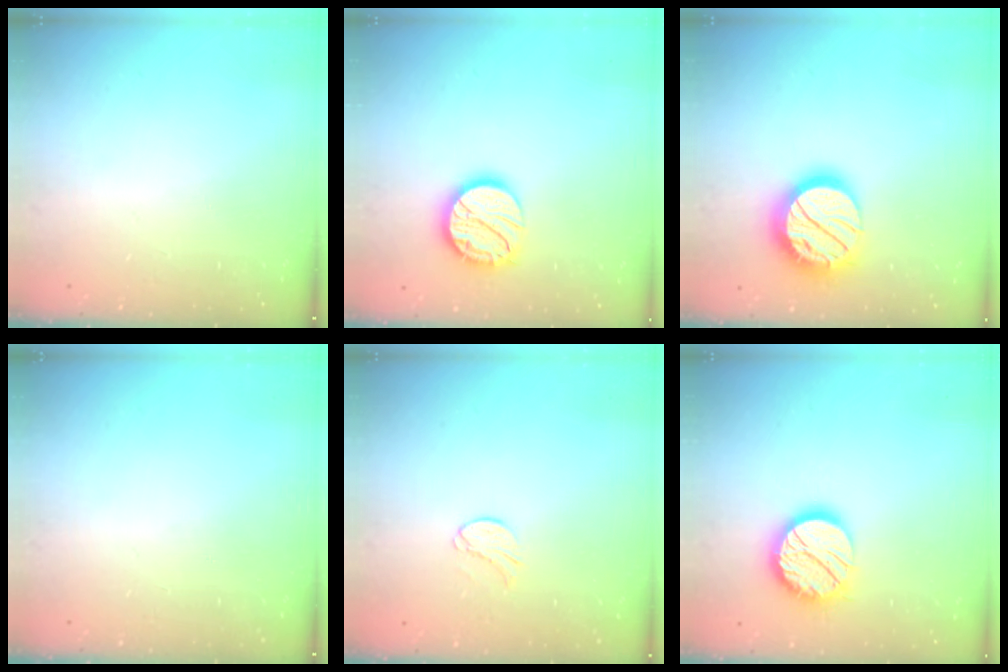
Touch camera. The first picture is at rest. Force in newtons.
{"total": 15.0, "press": 15.0, "slide": 1.2}
{"total": 20.6, "press": 20.6, "slide": 1.6}
{"total": 0.0}
{"total": 6.6, "press": 6.6, "slide": 0.5}
{"total": 15.4, "press": 15.3, "slide": 1.2}